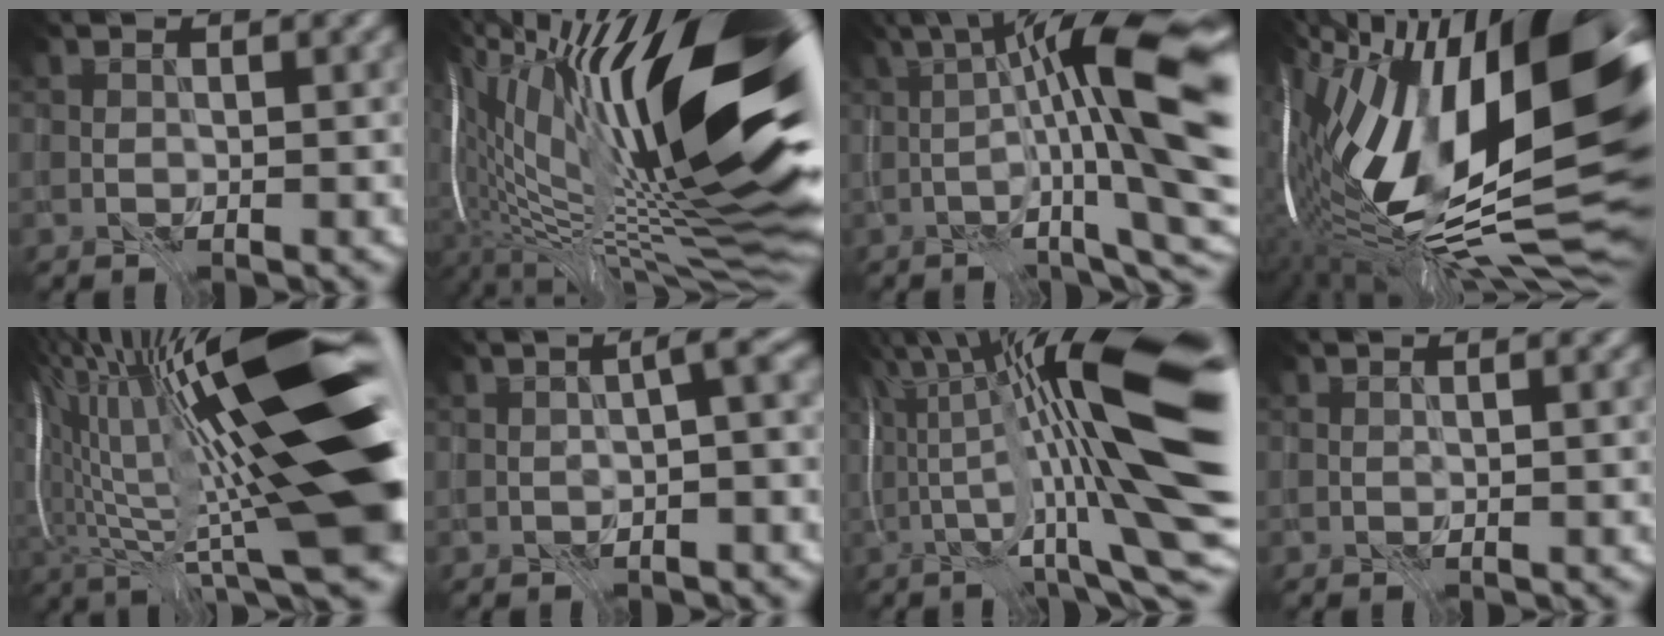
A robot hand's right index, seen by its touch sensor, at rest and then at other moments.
{"total": 22.6, "force": [4.4, 6.3, 21.2], "torque": [-0.326, 0.005, 0.065]}
{"total": 14.4, "force": [-0.6, 2.5, 14.2], "torque": [-0.190, 0.033, -0.005]}
{"total": 20.7, "force": [1.5, 7.3, 19.3], "torque": [-0.334, -0.003, 0.007]}
{"total": 22.0, "force": [3.6, 4.5, 21.2], "torque": [-0.336, 0.022, 0.064]}
{"total": 2.3, "force": [-0.8, 0.3, 2.2], "torque": [-0.036, 0.008, -0.018]}
{"total": 18.7, "force": [0.4, 3.4, 18.4], "torque": [-0.279, 0.032, 0.010]}
{"total": 0.0}